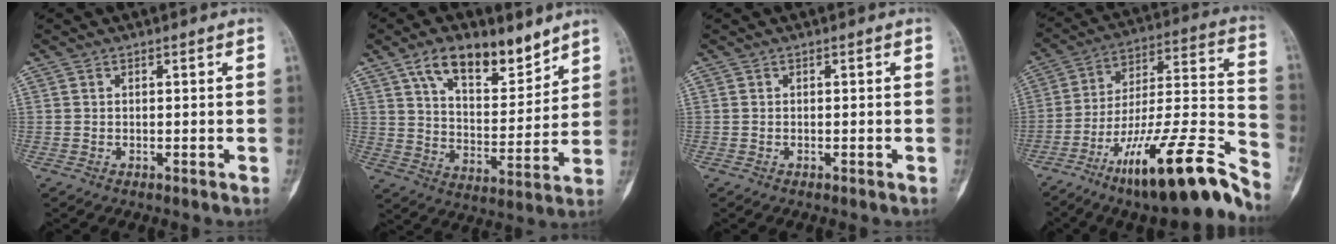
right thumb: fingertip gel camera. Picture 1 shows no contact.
{"total": 14.8, "force": [9.8, 6.8, 8.8], "torque": [-0.108, -0.058, 0.170]}
{"total": 0.0}
{"total": 26.0, "force": [-17.3, 5.2, 18.7], "torque": [-0.252, 0.094, -0.278]}